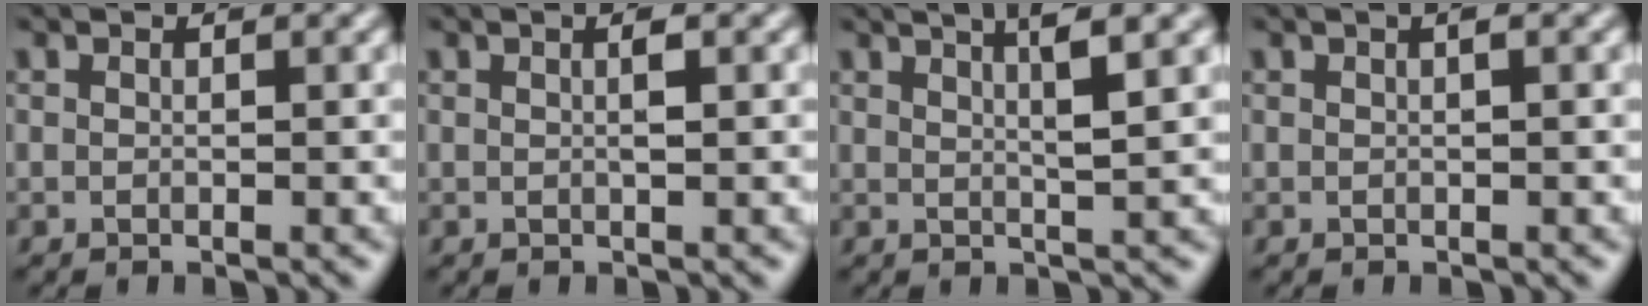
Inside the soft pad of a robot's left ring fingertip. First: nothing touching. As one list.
[{"total": 1.2, "force": [-0.1, 0.2, 1.1], "torque": [-0.009, 0.004, -0.002]}, {"total": 3.2, "force": [1.8, 0.1, 2.7], "torque": [-0.047, 0.006, 0.036]}, {"total": 0.8, "force": [0.1, 0.2, 0.8], "torque": [-0.003, 0.001, 0.002]}]